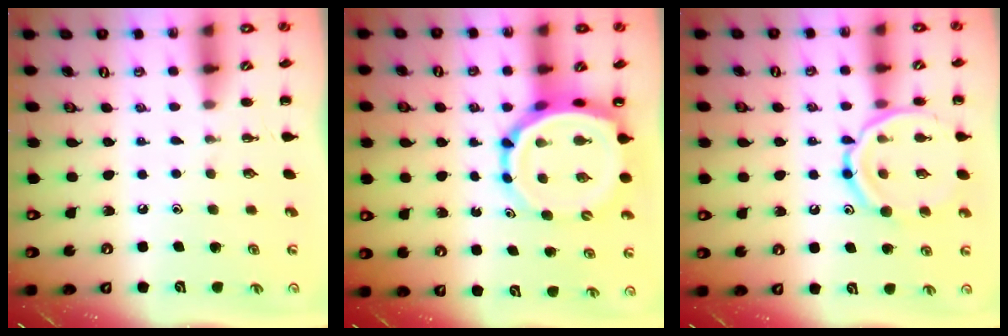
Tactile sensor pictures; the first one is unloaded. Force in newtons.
{"total": 8.5, "press": 8.1, "slide": 2.3}
{"total": 14.5, "press": 14.4, "slide": 1.5}